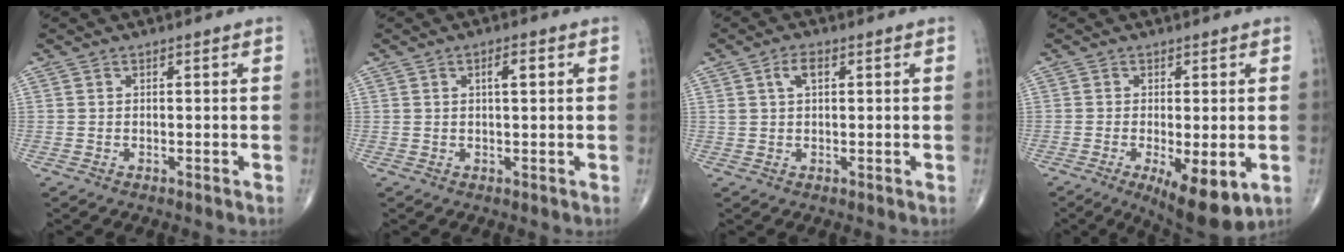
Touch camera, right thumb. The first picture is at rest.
{"total": 2.7, "force": [0.8, 0.9, 2.4], "torque": [-0.039, 0.000, 0.012]}
{"total": 3.1, "force": [1.1, 1.5, 2.4], "torque": [-0.046, 0.006, 0.023]}
{"total": 10.1, "force": [-3.3, 3.4, 8.9], "torque": [-0.132, -0.020, -0.045]}